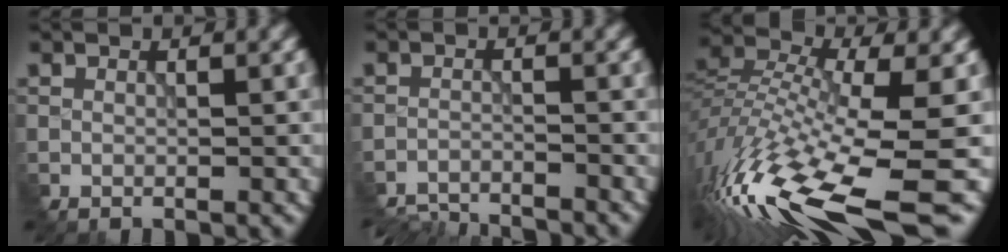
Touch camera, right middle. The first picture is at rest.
{"total": 7.0, "force": [-6.9, 0.6, 0.3], "torque": [-0.008, -0.008, -0.101]}
{"total": 13.6, "force": [-7.1, 4.2, 10.8], "torque": [-0.232, -0.002, -0.117]}